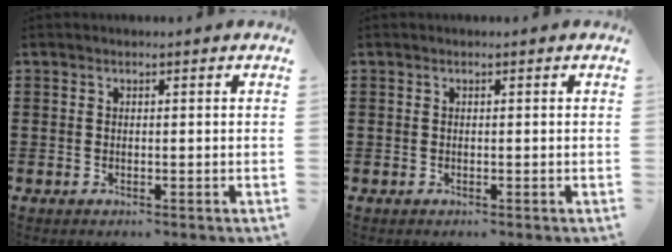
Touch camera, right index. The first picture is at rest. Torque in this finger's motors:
{"motor_torque": [2.14, 0.00, 0.00, 0.01]}